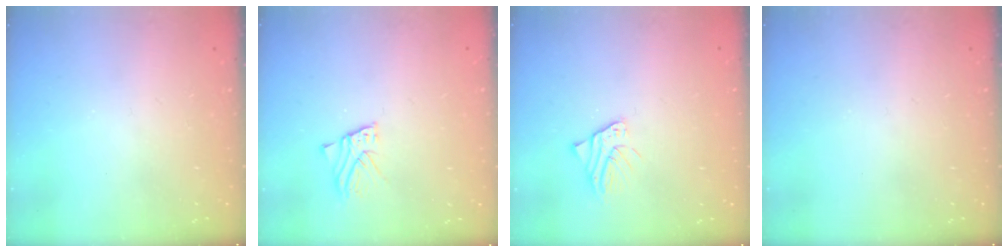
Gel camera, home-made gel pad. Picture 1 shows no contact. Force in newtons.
{"total": 2.8, "press": 2.8, "slide": 0.2}
{"total": 2.8, "press": 2.8, "slide": 0.2}
{"total": 0.0}